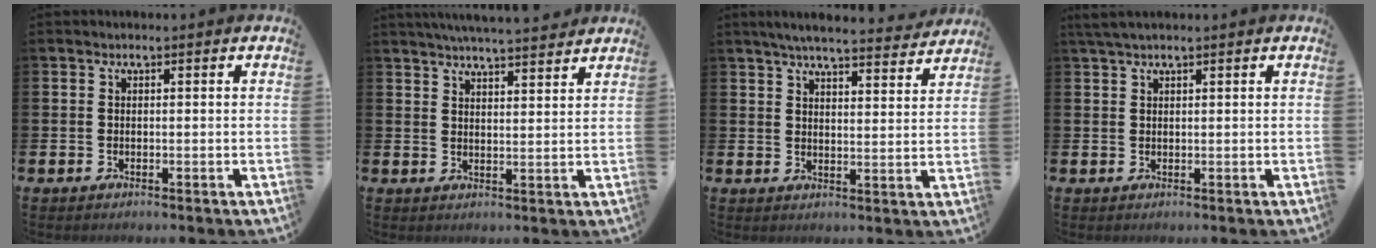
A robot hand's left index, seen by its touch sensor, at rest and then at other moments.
{"total": 5.2, "force": [5.1, -0.3, 0.9], "torque": [-0.028, -0.024, 0.091]}
{"total": 5.8, "force": [5.5, 0.3, 1.7], "torque": [-0.041, -0.034, 0.095]}
{"total": 0.8, "force": [0.7, 0.1, 0.3], "torque": [-0.005, 0.002, 0.012]}